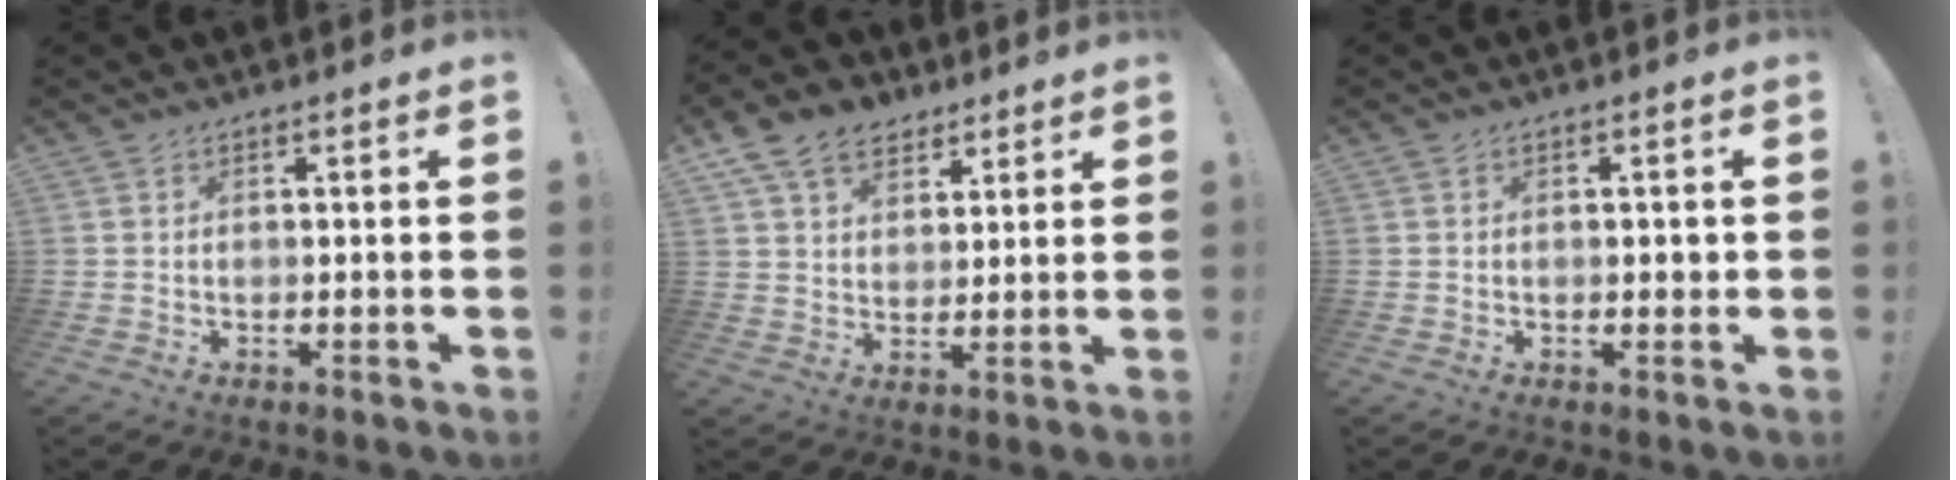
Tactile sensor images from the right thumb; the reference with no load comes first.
{"total": 11.3, "force": [6.8, 8.0, 4.3], "torque": [-0.071, -0.033, 0.133]}
{"total": 1.4, "force": [0.1, 0.9, 1.1], "torque": [-0.010, 0.001, -0.001]}